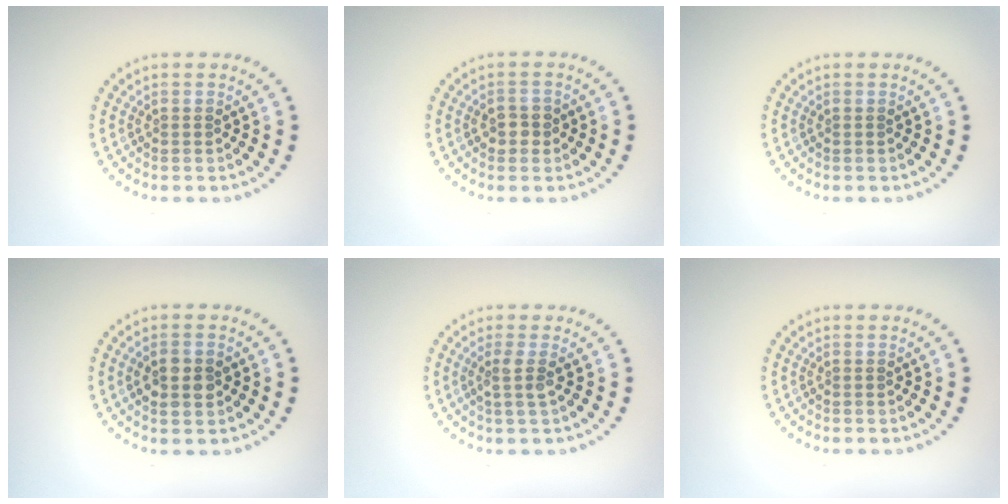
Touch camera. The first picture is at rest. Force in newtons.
{"total": 1.8, "press": 1.8, "slide": 0.3}
{"total": 0.0}
{"total": 2.8, "press": 2.8, "slide": 0.2}
{"total": 1.7, "press": 1.3, "slide": 1.2}
{"total": 0.0}